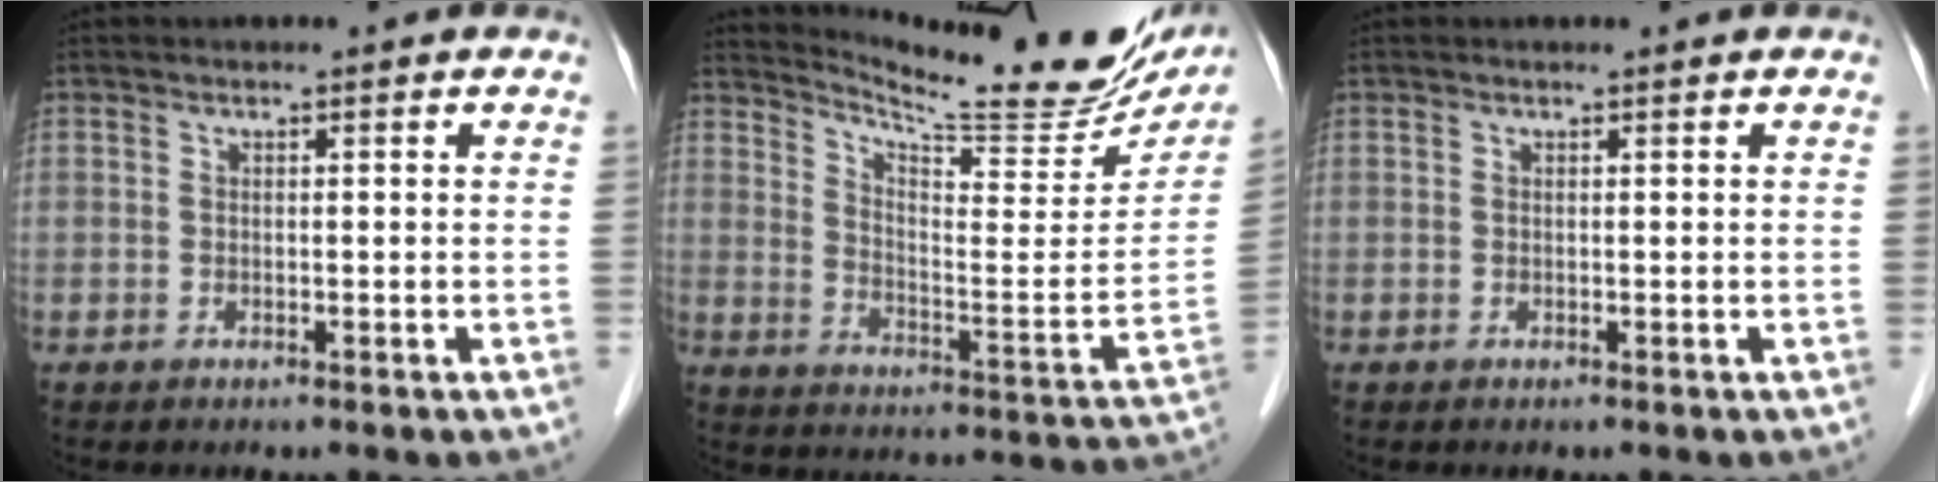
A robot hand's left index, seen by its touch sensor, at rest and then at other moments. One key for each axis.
{"total": 20.6, "fx": 18.9, "fy": 2.6, "fz": 7.8, "tx": -0.123, "ty": -0.061, "tz": 0.255}
{"total": 0.8, "fx": 0.8, "fy": 0.0, "fz": 0.1, "tx": -0.009, "ty": 0.003, "tz": 0.009}